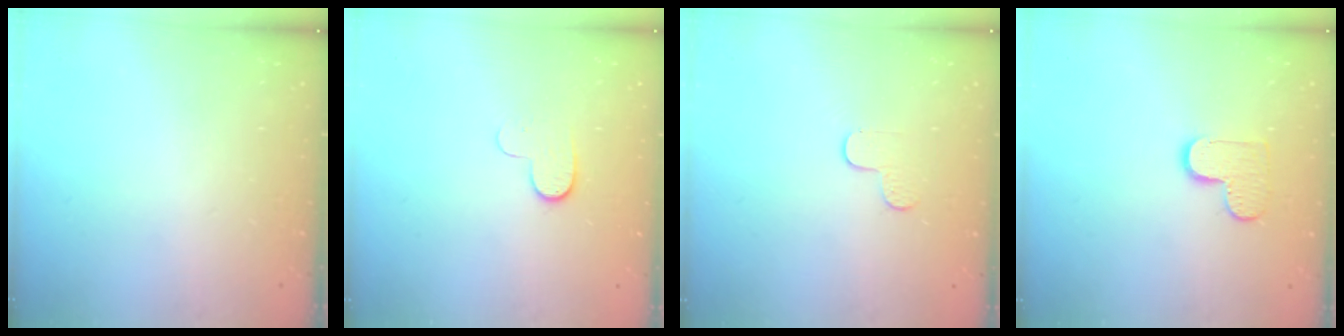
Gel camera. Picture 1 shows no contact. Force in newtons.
{"total": 5.4, "press": 5.3, "slide": 1.2}
{"total": 4.6, "press": 4.6, "slide": 0.5}
{"total": 8.5, "press": 8.4, "slide": 0.4}